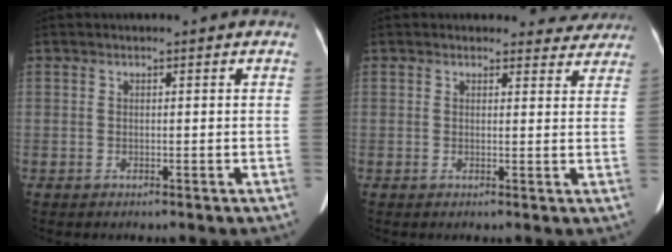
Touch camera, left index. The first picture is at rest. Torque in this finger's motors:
{"motor_torque": [0.75, -0.78, 0.03, 0.02]}